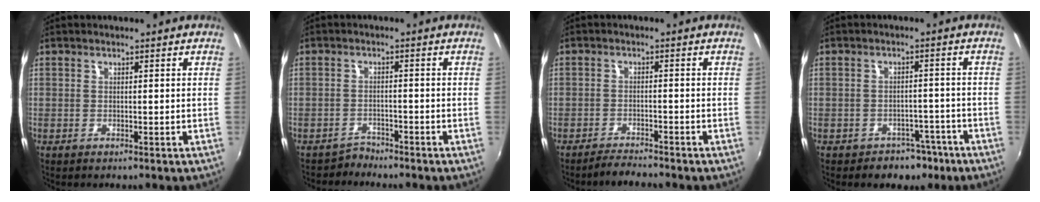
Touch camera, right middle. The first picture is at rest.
{"total": 2.5, "force": [-2.3, 0.7, -0.4], "torque": [0.004, 0.003, -0.043]}
{"total": 3.3, "force": [-3.2, 0.2, 0.8], "torque": [-0.033, -0.007, -0.058]}
{"total": 5.7, "force": [-3.9, 4.0, 1.1], "torque": [-0.025, 0.018, -0.041]}